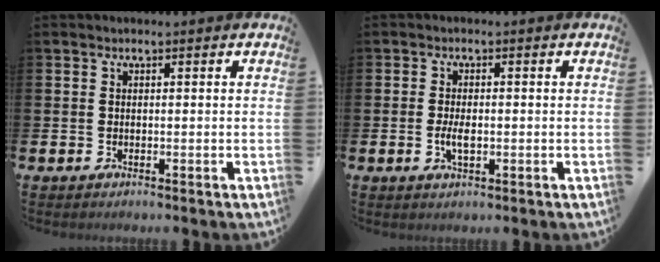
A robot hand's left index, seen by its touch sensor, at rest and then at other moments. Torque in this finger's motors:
{"motor_torque": [0.61, 0.00, 0.09, 0.10]}